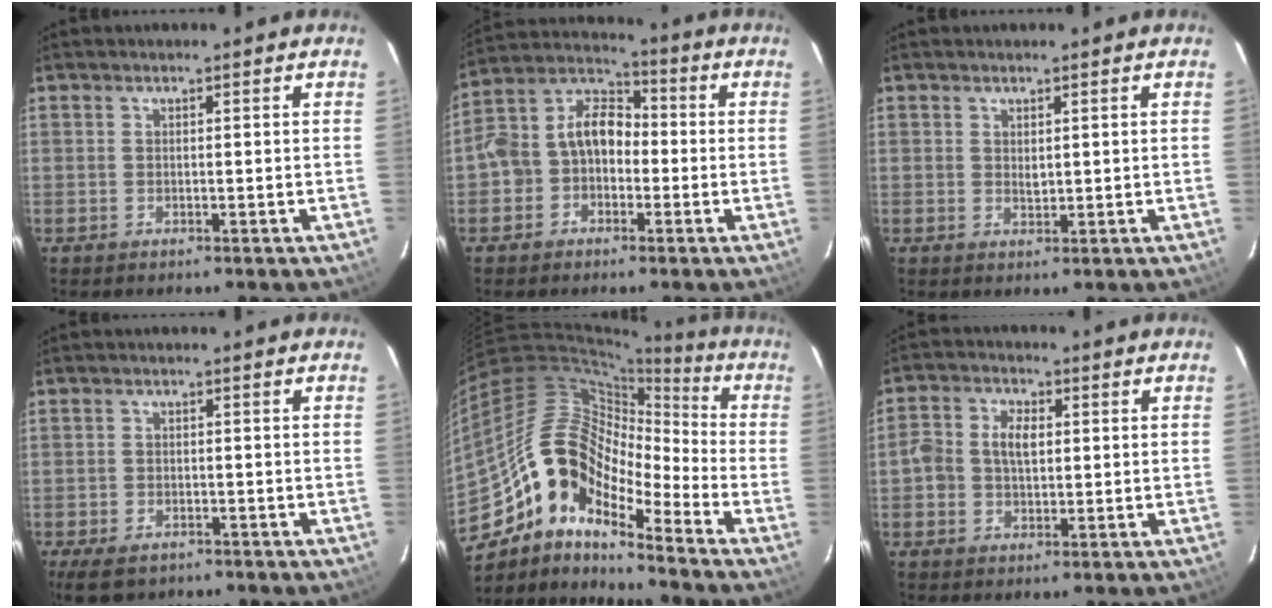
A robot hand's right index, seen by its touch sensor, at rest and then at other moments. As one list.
[{"total": 9.9, "force": [-2.4, 7.8, 5.7], "torque": [-0.120, 0.039, -0.048]}, {"total": 1.2, "force": [0.4, 0.8, 0.8], "torque": [-0.013, 0.001, 0.008]}, {"total": 6.3, "force": [-4.4, 3.3, 3.0], "torque": [-0.076, -0.014, -0.070]}, {"total": 17.0, "force": [-10.5, 7.5, 11.1], "torque": [-0.187, 0.000, -0.214]}, {"total": 5.5, "force": [0.1, 4.0, 3.8], "torque": [-0.071, 0.015, 0.001]}]